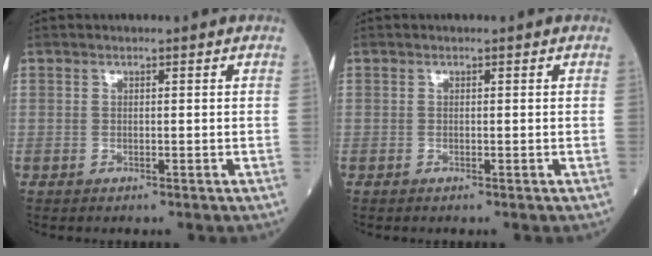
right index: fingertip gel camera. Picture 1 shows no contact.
{"total": 0.0}